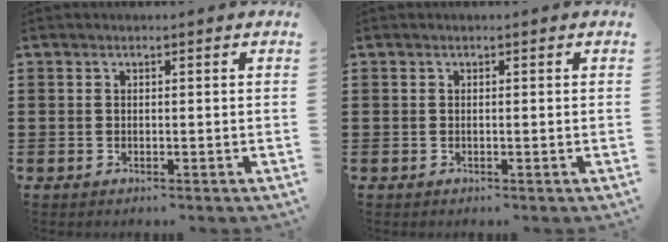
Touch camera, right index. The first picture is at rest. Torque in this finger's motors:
{"motor_torque": [-0.18, 0.20, 0.00, 0.00]}